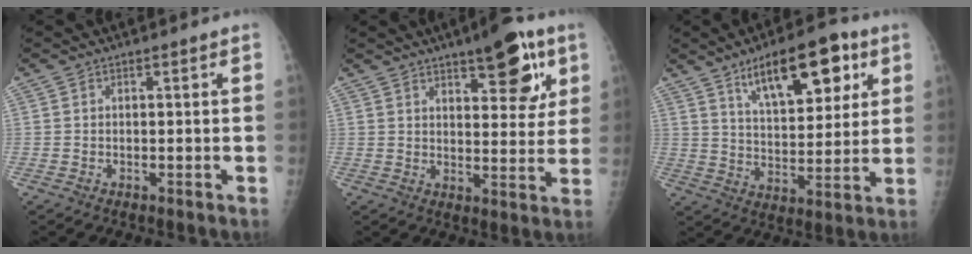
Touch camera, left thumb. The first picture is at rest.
{"total": 12.8, "force": [6.8, 4.7, 9.8], "torque": [-0.096, -0.026, 0.090]}
{"total": 16.1, "force": [8.5, 6.7, 11.9], "torque": [-0.142, -0.032, 0.136]}